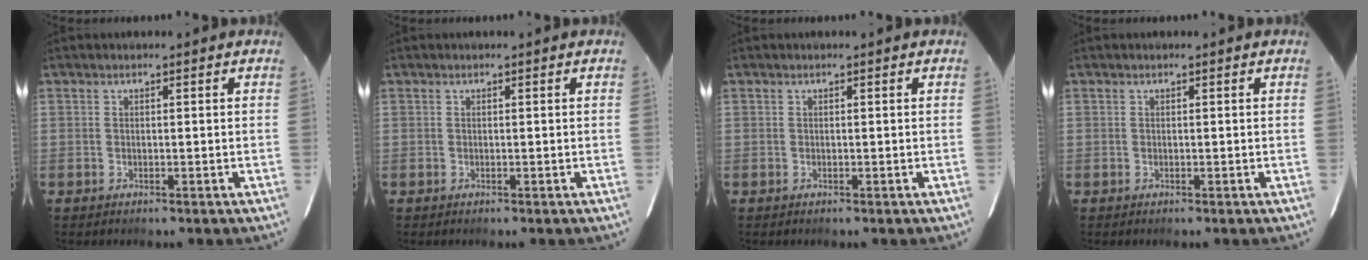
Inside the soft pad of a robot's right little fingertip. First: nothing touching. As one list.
[{"total": 0.0}, {"total": 0.0}, {"total": 0.0}]